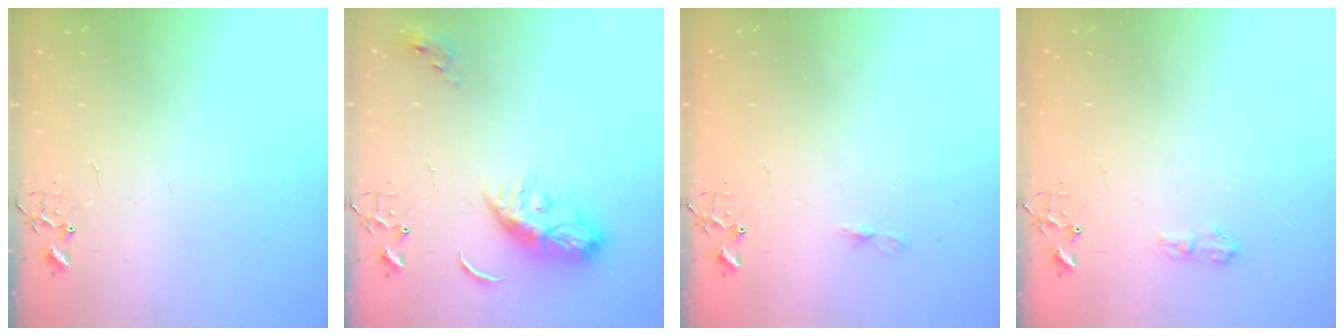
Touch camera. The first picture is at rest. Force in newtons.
{"total": 10.6, "press": 10.6, "slide": 0.1}
{"total": 5.8, "press": 5.8, "slide": 0.5}
{"total": 5.8, "press": 5.8, "slide": 0.8}